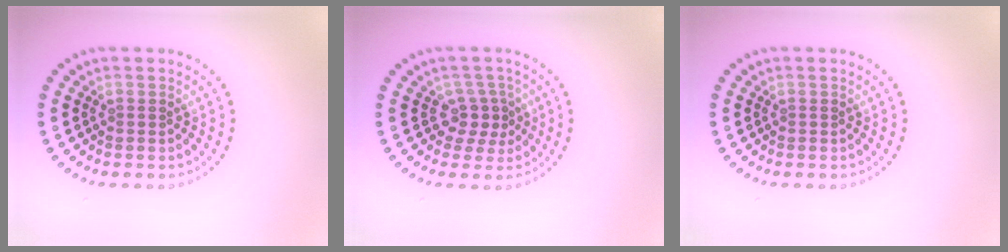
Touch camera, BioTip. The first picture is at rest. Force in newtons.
{"total": 2.3, "press": 1.8, "slide": 1.5}
{"total": 0.0}